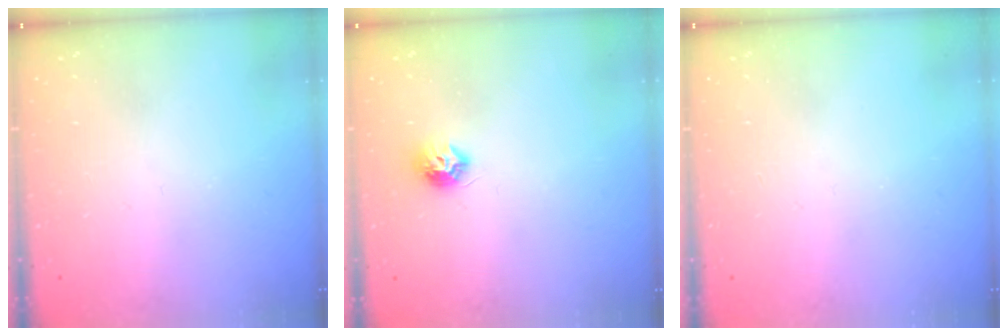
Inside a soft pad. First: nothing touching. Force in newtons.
{"total": 7.0, "press": 6.9, "slide": 0.5}
{"total": 0.0}